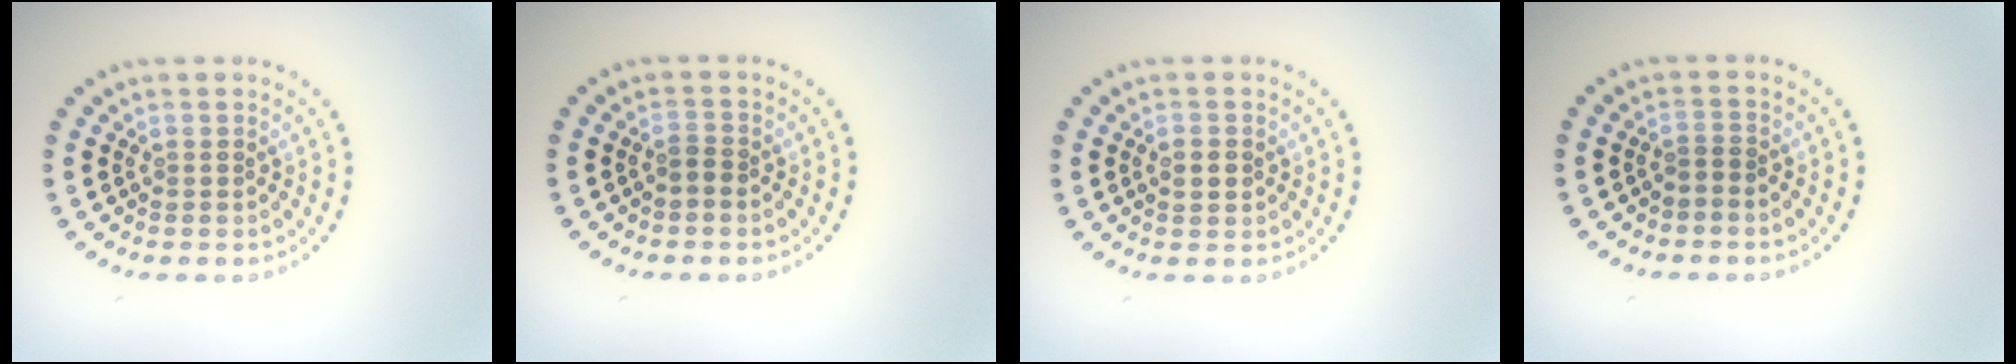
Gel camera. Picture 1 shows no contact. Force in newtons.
{"total": 1.1, "press": 0.9, "slide": 0.7}
{"total": 1.1, "press": 1.1, "slide": 0.0}
{"total": 0.6, "press": 0.4, "slide": 0.5}